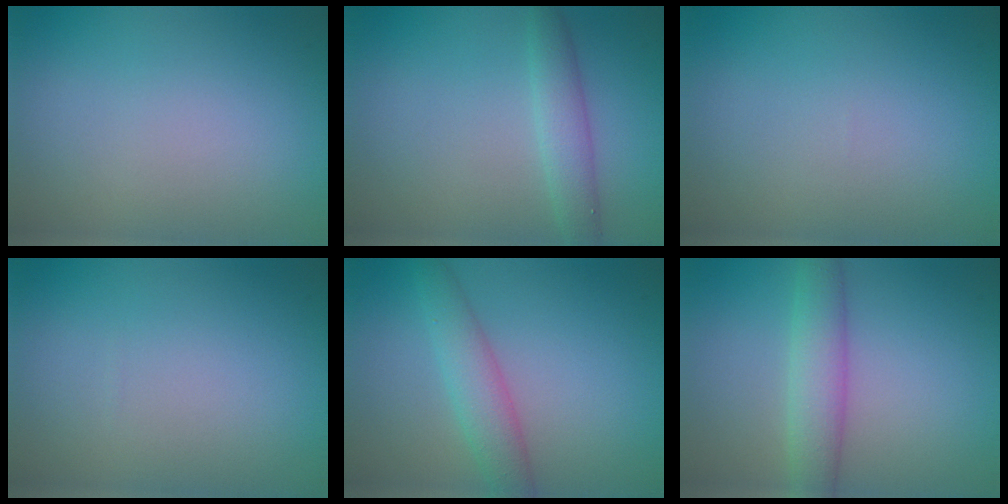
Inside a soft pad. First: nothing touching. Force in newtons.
{"total": 2.4, "press": 2.4, "slide": 0.1}
{"total": 0.0}
{"total": 0.0}
{"total": 3.4, "press": 3.4, "slide": 0.2}
{"total": 3.6, "press": 3.6, "slide": 0.1}